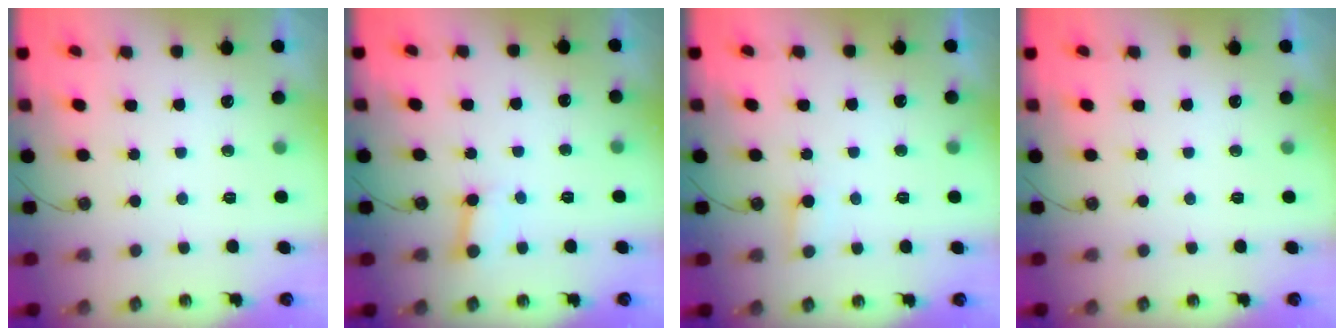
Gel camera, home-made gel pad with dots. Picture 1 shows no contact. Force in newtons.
{"total": 3.0, "press": 3.0, "slide": 0.3}
{"total": 5.1, "press": 5.1, "slide": 0.4}
{"total": 0.0}